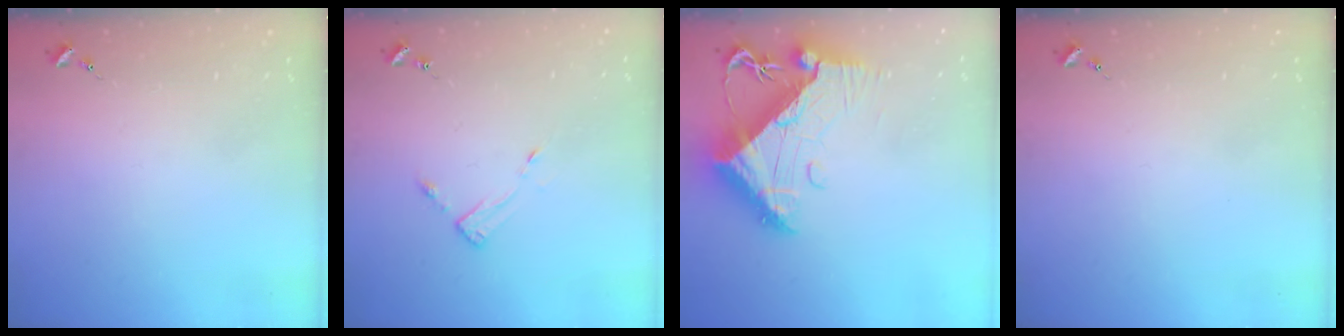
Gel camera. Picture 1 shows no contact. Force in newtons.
{"total": 3.7, "press": 3.6, "slide": 0.4}
{"total": 13.2, "press": 13.1, "slide": 1.4}
{"total": 0.0}